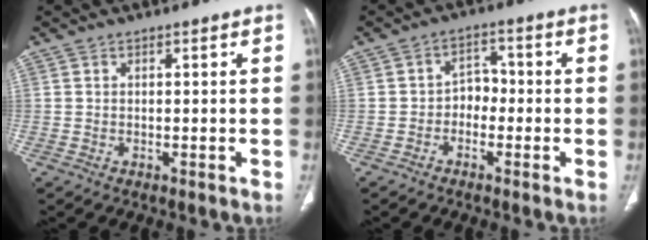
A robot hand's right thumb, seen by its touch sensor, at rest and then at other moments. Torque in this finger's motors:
{"motor_torque": [-0.15, 0.10, 0.45, -0.10, -0.02]}